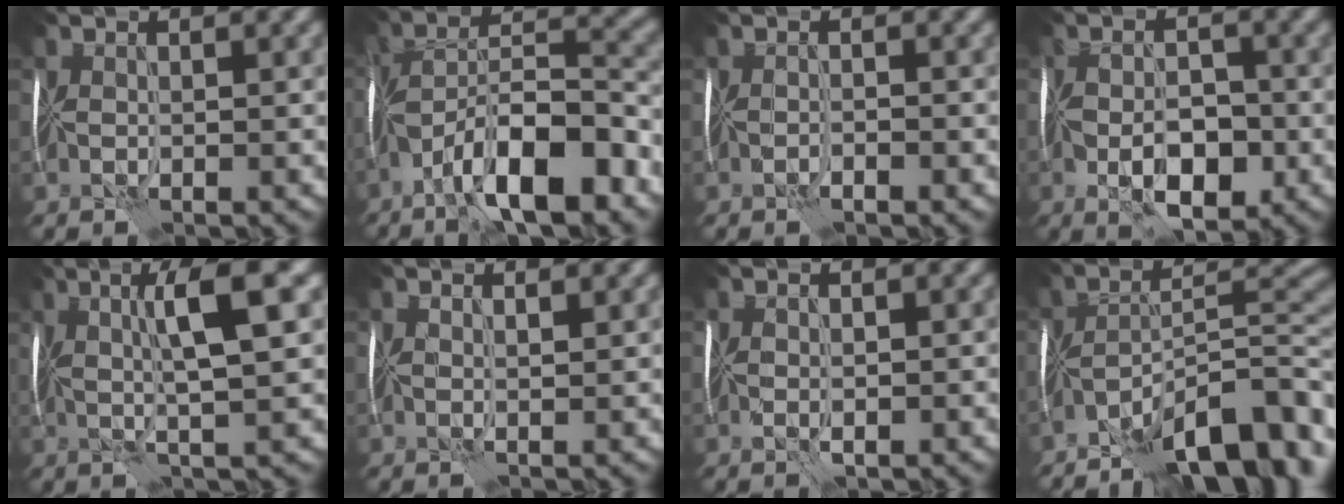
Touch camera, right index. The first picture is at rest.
{"total": 11.1, "force": [-6.5, 3.0, 8.4], "torque": [-0.138, 0.020, -0.119]}
{"total": 0.8, "force": [-0.6, -0.4, 0.2], "torque": [-0.007, 0.007, -0.020]}
{"total": 4.8, "force": [-1.9, 2.3, 3.8], "torque": [-0.059, 0.004, -0.040]}
{"total": 5.7, "force": [1.7, 0.2, 5.5], "torque": [-0.093, 0.012, 0.023]}
{"total": 1.0, "force": [0.9, -0.2, 0.4], "torque": [-0.004, 0.005, 0.014]}
{"total": 0.6, "force": [0.0, 0.1, 0.5], "torque": [-0.014, 0.001, -0.004]}
{"total": 11.6, "force": [-7.8, 2.8, 8.0], "torque": [-0.113, 0.015, -0.145]}